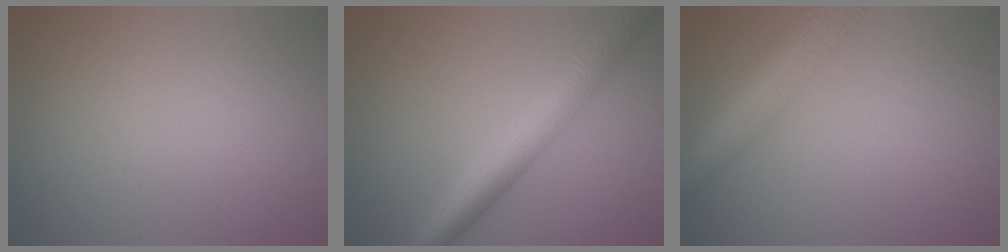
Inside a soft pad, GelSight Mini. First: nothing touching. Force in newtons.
{"total": 5.7, "press": 5.7, "slide": 0.0}
{"total": 6.8, "press": 6.8, "slide": 0.3}